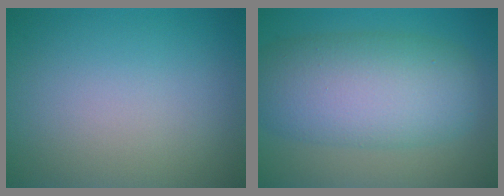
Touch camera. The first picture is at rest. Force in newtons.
{"total": 9.1, "press": 9.1, "slide": 0.3}